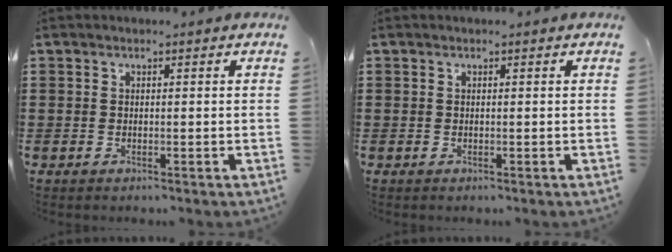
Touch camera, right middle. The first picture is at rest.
{"total": 0.0}